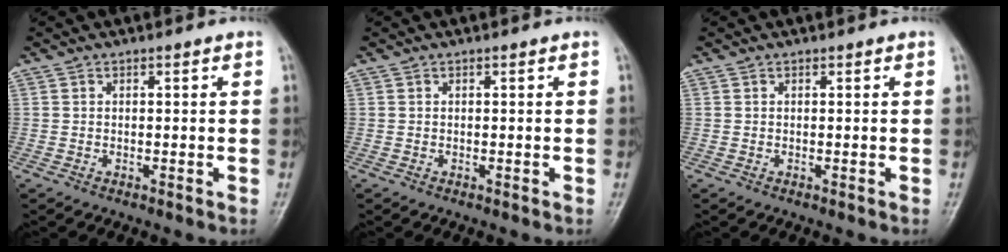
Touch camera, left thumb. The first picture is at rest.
{"total": 0.0}
{"total": 0.0}